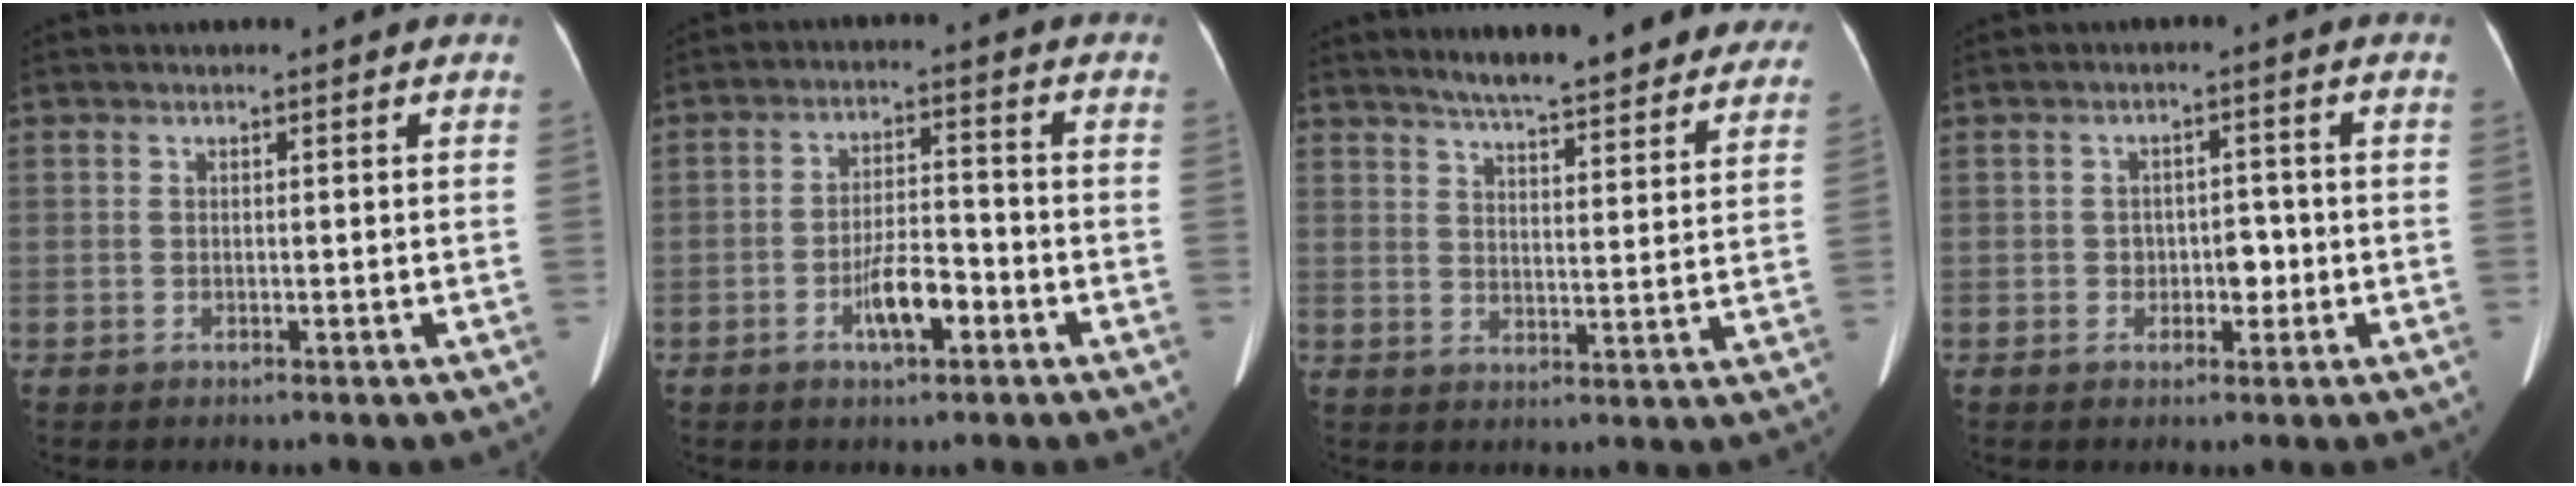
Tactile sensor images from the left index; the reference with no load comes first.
{"total": 6.0, "force": [-2.8, 1.8, 5.0], "torque": [-0.098, 0.005, -0.047]}
{"total": 19.2, "force": [16.9, 3.0, 8.6], "torque": [-0.110, 0.001, 0.210]}
{"total": 3.3, "force": [-0.7, 2.1, 2.4], "torque": [-0.029, 0.010, -0.006]}